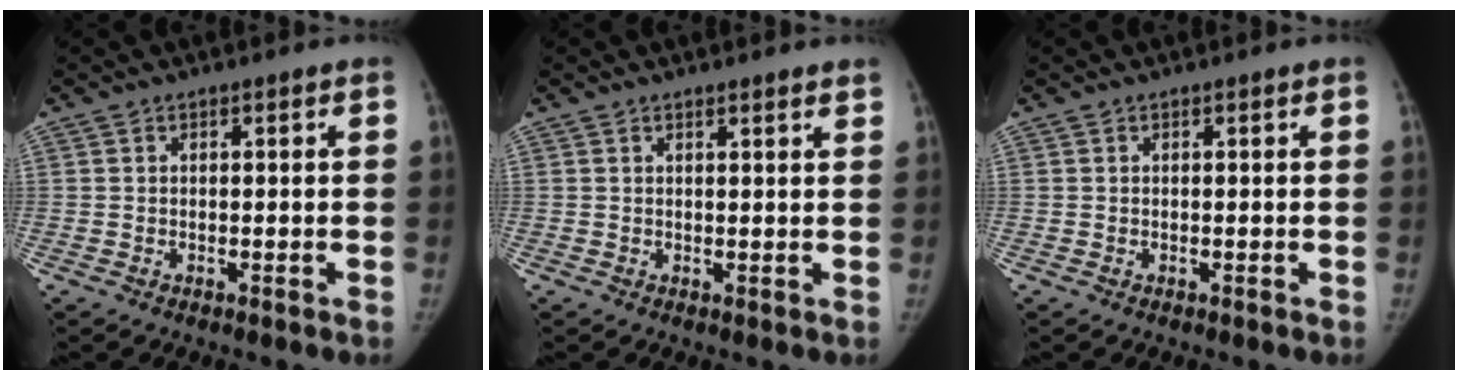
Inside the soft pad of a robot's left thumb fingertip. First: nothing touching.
{"total": 2.0, "force": [1.8, 0.2, 0.9], "torque": [-0.007, -0.006, 0.022]}
{"total": 0.0}